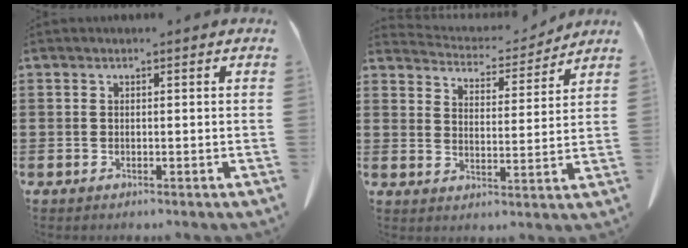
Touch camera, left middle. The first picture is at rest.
{"total": 4.9, "force": [4.8, 0.7, 0.4], "torque": [-0.025, -0.035, 0.082]}